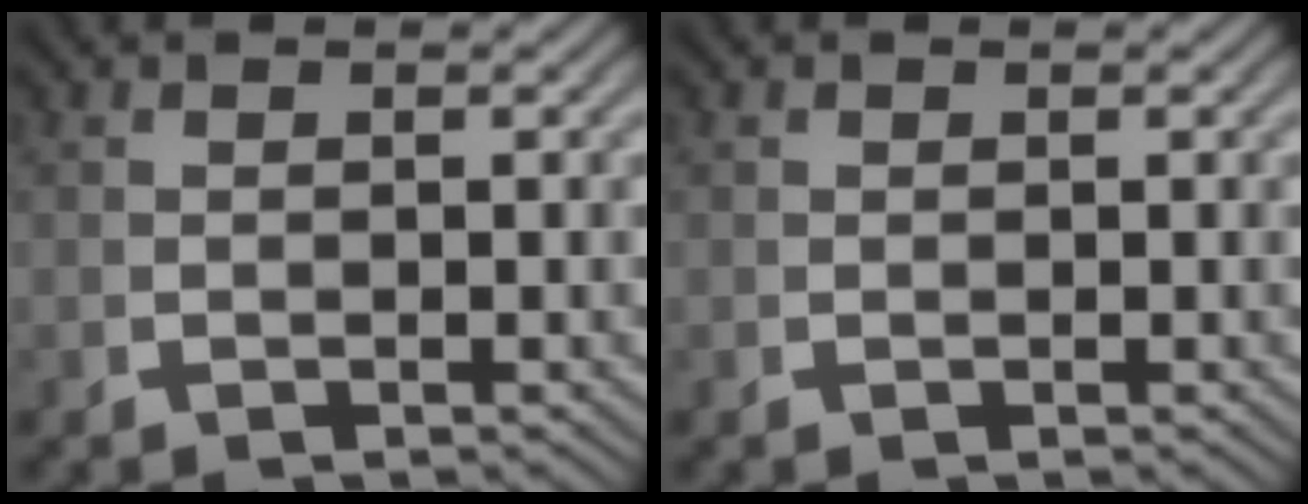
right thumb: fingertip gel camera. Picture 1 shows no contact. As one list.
[{"total": 0.0}]